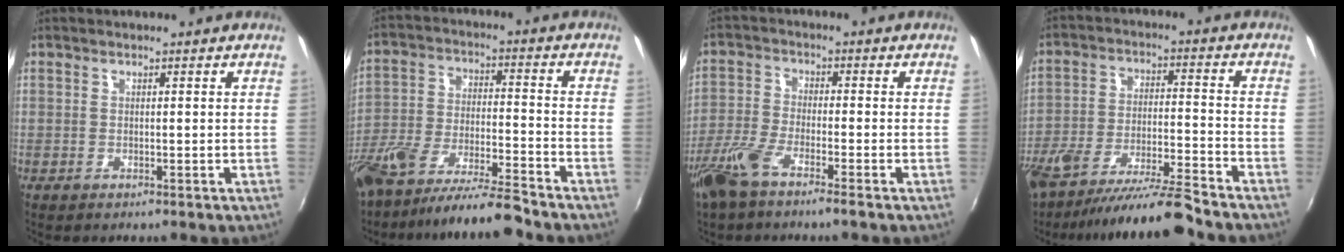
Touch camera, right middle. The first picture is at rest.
{"total": 14.7, "force": [-12.3, 1.9, 7.7], "torque": [-0.158, -0.026, -0.215]}
{"total": 9.3, "force": [-6.8, 0.5, 6.2], "torque": [-0.140, -0.023, -0.133]}
{"total": 15.0, "force": [-13.0, 0.5, 7.4], "torque": [-0.152, -0.028, -0.219]}